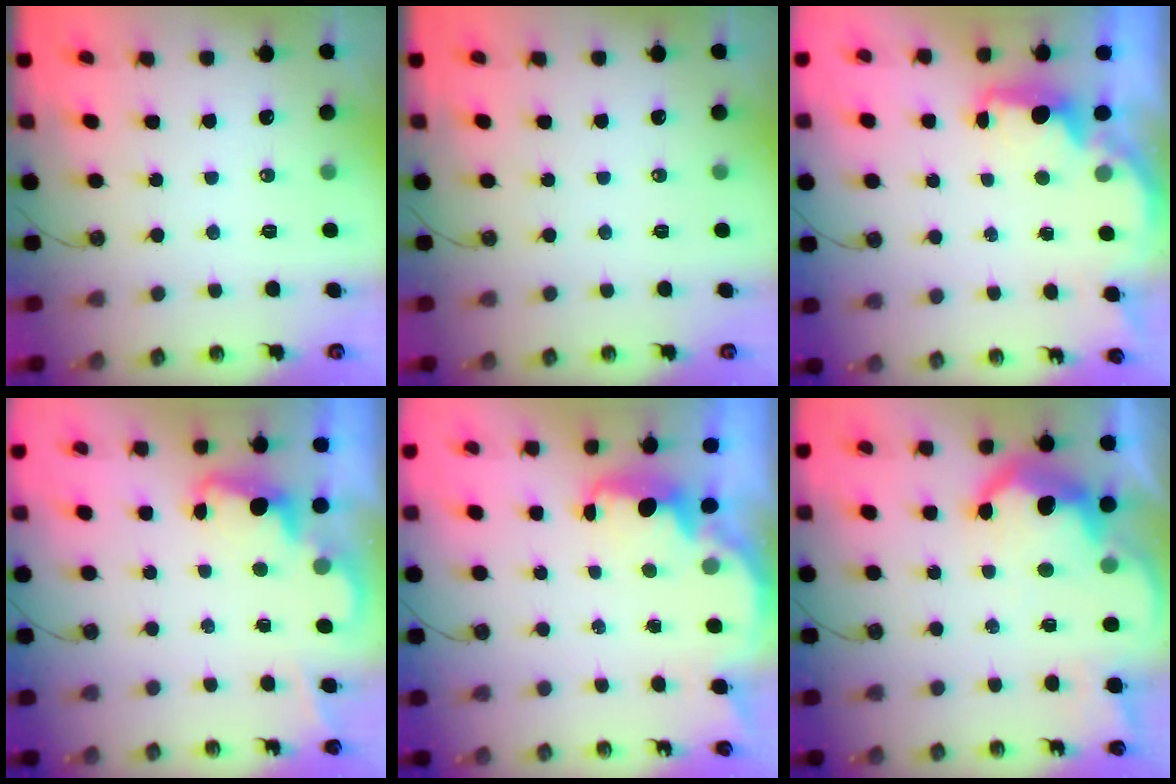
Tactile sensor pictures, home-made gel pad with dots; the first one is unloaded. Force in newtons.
{"total": 0.0}
{"total": 2.2, "press": 2.1, "slide": 0.8}
{"total": 2.2, "press": 2.2, "slide": 0.5}
{"total": 2.3, "press": 2.3, "slide": 0.4}
{"total": 14.9, "press": 14.8, "slide": 1.0}